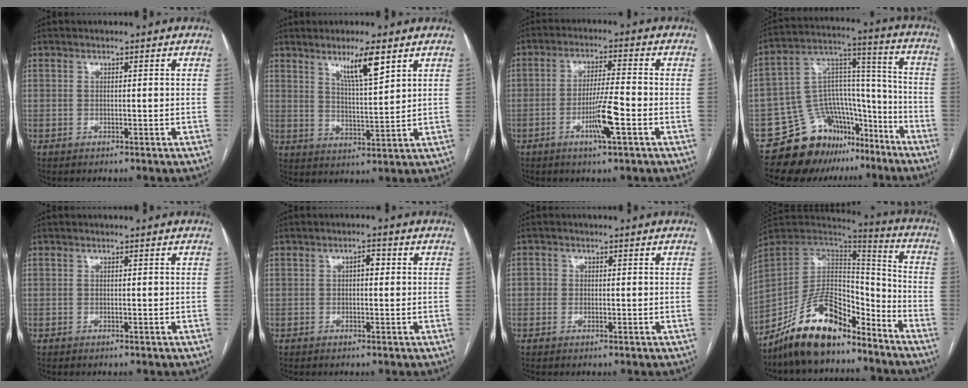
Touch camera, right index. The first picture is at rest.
{"total": 7.1, "force": [4.4, 0.4, 5.5], "torque": [-0.098, -0.008, 0.079]}
{"total": 6.8, "force": [-2.7, -0.1, 6.3], "torque": [-0.121, -0.007, -0.050]}
{"total": 15.8, "force": [-11.6, 9.5, 4.8], "torque": [-0.063, 0.094, -0.186]}
{"total": 0.0}
{"total": 1.8, "force": [0.2, 0.9, 1.5], "torque": [-0.021, 0.010, 0.001]}
{"total": 1.3, "force": [-0.2, 1.2, 0.4], "torque": [-0.001, 0.005, -0.005]}
{"total": 15.9, "force": [-12.0, 6.5, 8.2], "torque": [-0.141, 0.033, -0.214]}